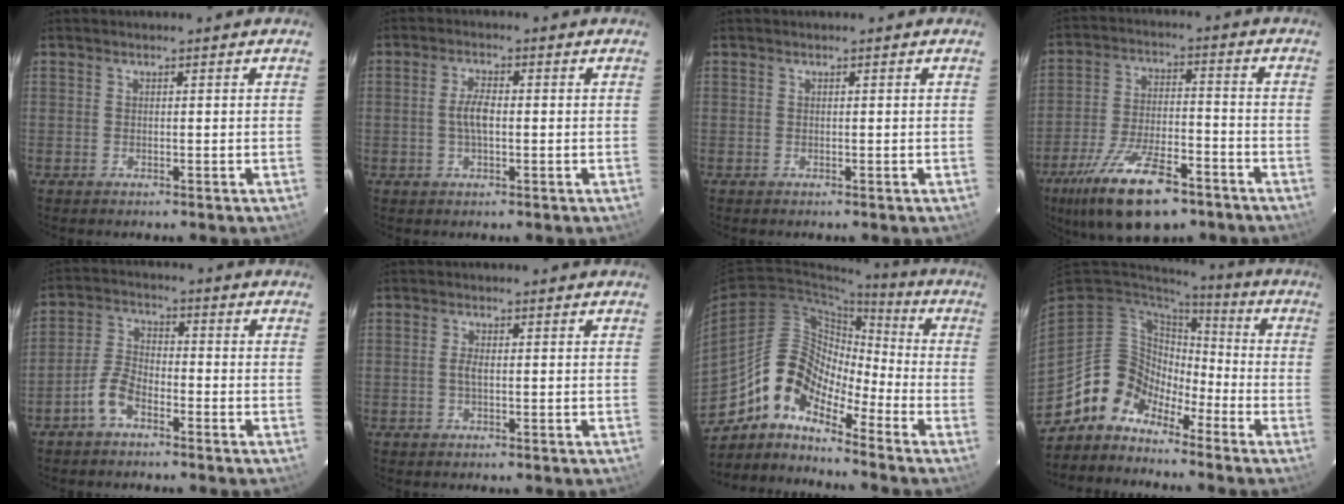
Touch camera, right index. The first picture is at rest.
{"total": 3.8, "force": [-0.4, 1.4, 3.5], "torque": [-0.072, 0.005, -0.007]}
{"total": 0.0}
{"total": 17.5, "force": [-11.5, 6.5, 11.5], "torque": [-0.229, -0.025, -0.191]}
{"total": 5.7, "force": [-3.7, 2.6, 3.5], "torque": [-0.083, 0.014, -0.077]}
{"total": 1.6, "force": [-0.2, 0.5, 1.6], "torque": [-0.033, 0.002, -0.005]}
{"total": 11.7, "force": [-8.5, 5.4, 6.1], "torque": [-0.102, 0.023, -0.181]}
{"total": 10.6, "force": [-7.6, 7.3, 1.5], "torque": [-0.039, 0.043, -0.156]}